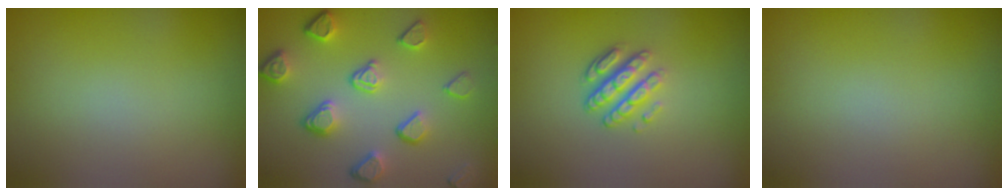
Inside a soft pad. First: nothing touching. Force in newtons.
{"total": 5.3, "press": 3.8, "slide": 3.7}
{"total": 3.2, "press": 2.4, "slide": 2.1}
{"total": 0.0}